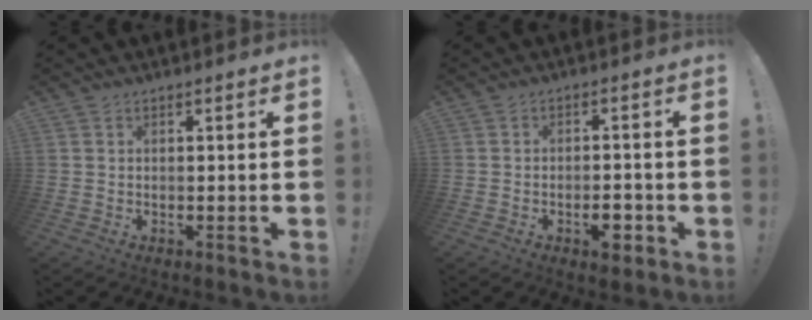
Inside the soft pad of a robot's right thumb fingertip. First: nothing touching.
{"total": 5.3, "force": [-2.6, 2.9, 3.6], "torque": [-0.042, 0.014, -0.043]}